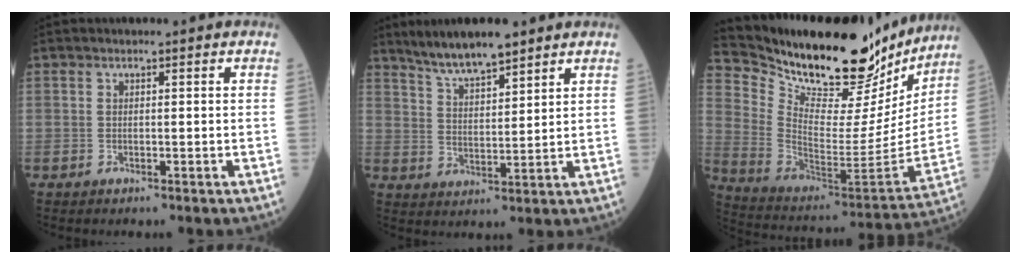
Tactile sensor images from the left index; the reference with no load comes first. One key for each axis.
{"total": 8.2, "fx": 6.9, "fy": 1.1, "fz": 4.3, "tx": -0.088, "ty": 0.010, "tz": 0.129}
{"total": 27.8, "fx": 23.7, "fy": 7.6, "fz": 12.3, "tx": -0.217, "ty": -0.038, "tz": 0.354}